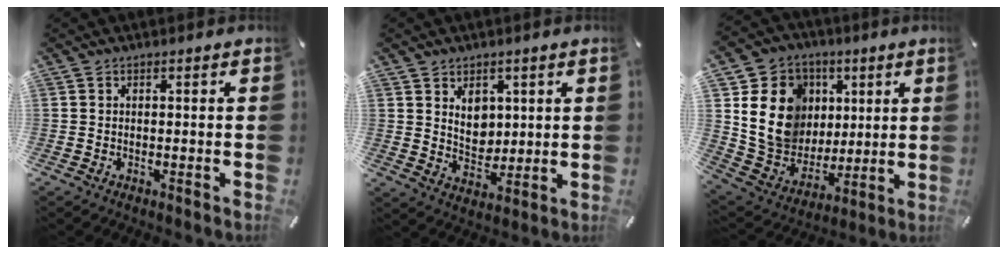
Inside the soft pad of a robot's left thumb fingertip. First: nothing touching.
{"total": 6.5, "force": [2.6, 5.4, 2.7], "torque": [-0.031, -0.014, 0.044]}
{"total": 17.1, "force": [3.8, 15.1, 7.1], "torque": [-0.129, -0.015, 0.082]}